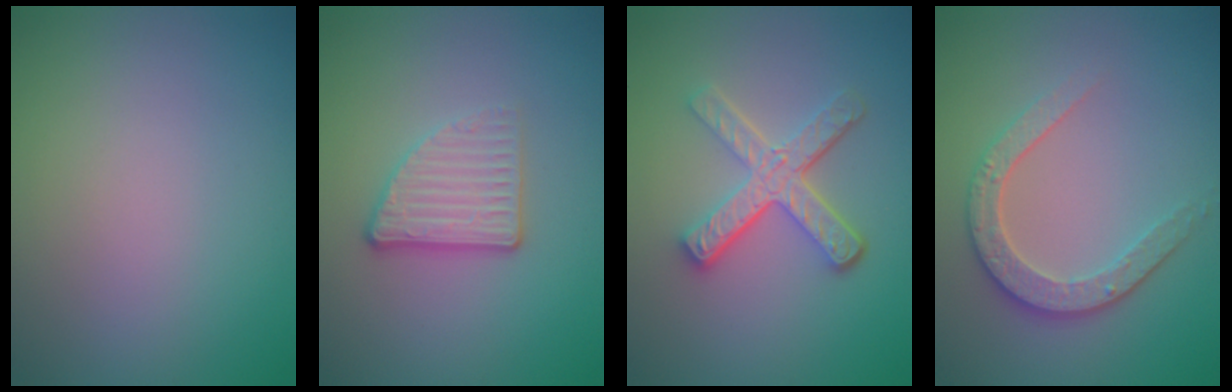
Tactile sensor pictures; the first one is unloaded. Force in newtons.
{"total": 3.4, "press": 2.7, "slide": 2.1}
{"total": 4.6, "press": 3.4, "slide": 3.0}
{"total": 3.4, "press": 2.9, "slide": 1.8}